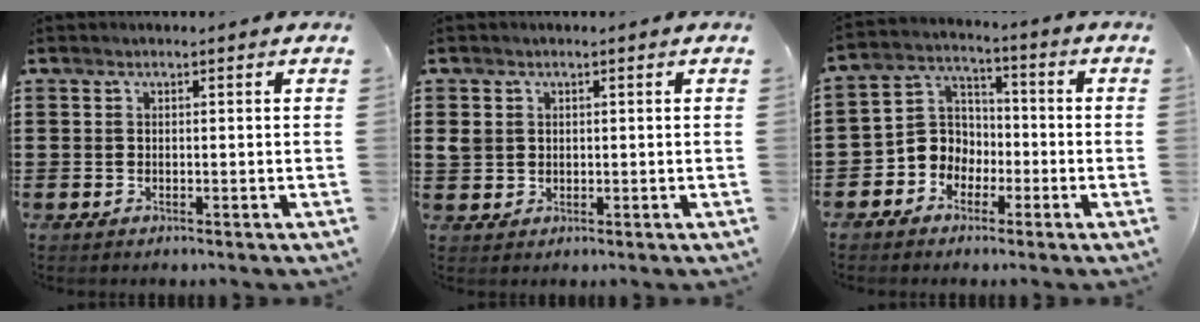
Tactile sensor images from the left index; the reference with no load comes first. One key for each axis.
{"total": 2.1, "fx": 0.6, "fy": 1.8, "fz": 0.8, "tx": -0.030, "ty": 0.005, "tz": 0.007}
{"total": 6.3, "fx": -2.2, "fy": 5.7, "fz": 1.6, "tx": -0.067, "ty": 0.006, "tz": -0.051}